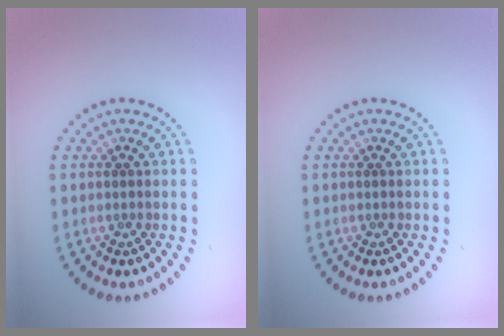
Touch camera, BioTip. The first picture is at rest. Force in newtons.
{"total": 0.0}